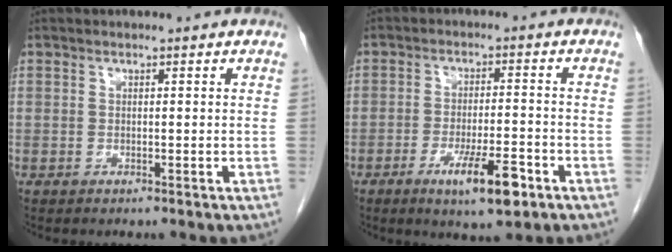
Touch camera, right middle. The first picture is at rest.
{"total": 7.9, "force": [-4.2, 1.2, 6.6], "torque": [-0.113, -0.011, -0.063]}